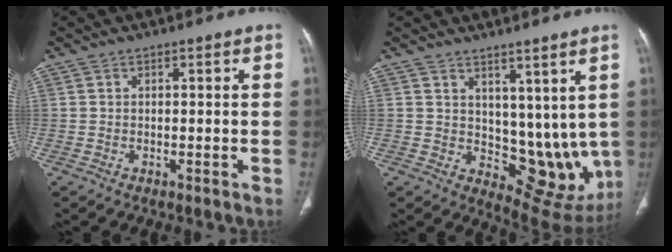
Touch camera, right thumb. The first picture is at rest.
{"total": 11.2, "force": [3.8, 6.7, 8.2], "torque": [-0.063, -0.043, 0.079]}